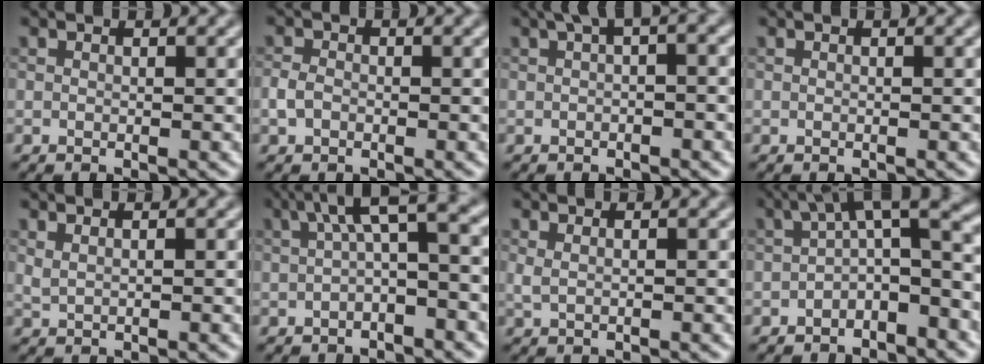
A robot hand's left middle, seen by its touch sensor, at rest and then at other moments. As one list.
[{"total": 1.3, "force": [-0.5, 1.0, 0.7], "torque": [-0.016, 0.002, -0.015]}, {"total": 2.7, "force": [0.7, 0.7, 2.5], "torque": [-0.037, 0.013, 0.007]}, {"total": 0.0}, {"total": 1.1, "force": [0.8, 0.4, 0.7], "torque": [-0.014, -0.002, 0.012]}, {"total": 5.3, "force": [0.8, 1.4, 5.0], "torque": [-0.073, 0.025, 0.000]}, {"total": 1.0, "force": [0.5, 0.3, 0.8], "torque": [-0.015, 0.001, 0.005]}, {"total": 5.1, "force": [-1.2, 1.8, 4.6], "torque": [-0.063, 0.018, -0.035]}]